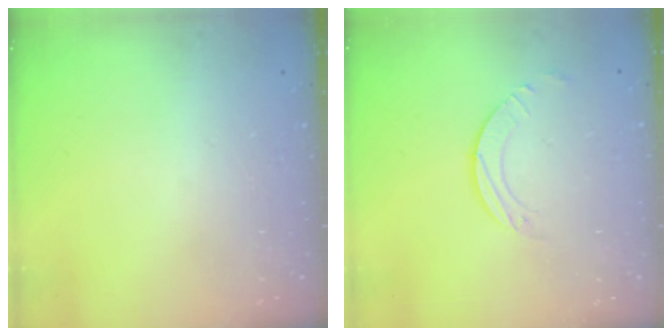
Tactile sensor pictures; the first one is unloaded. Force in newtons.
{"total": 1.9, "press": 1.9, "slide": 0.1}